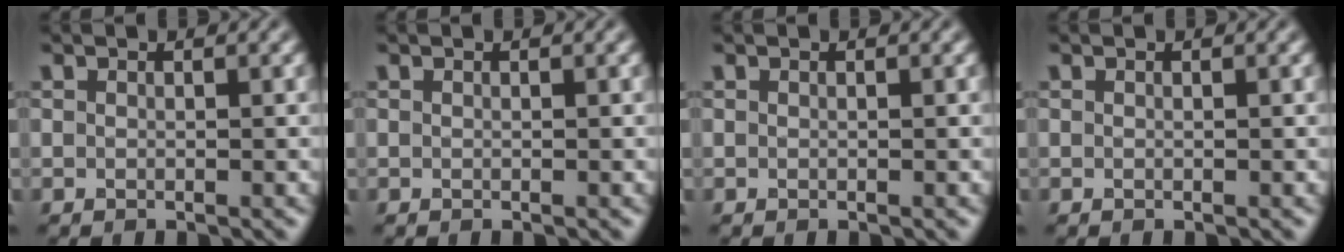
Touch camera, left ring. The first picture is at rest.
{"total": 0.0}
{"total": 0.0}
{"total": 0.0}